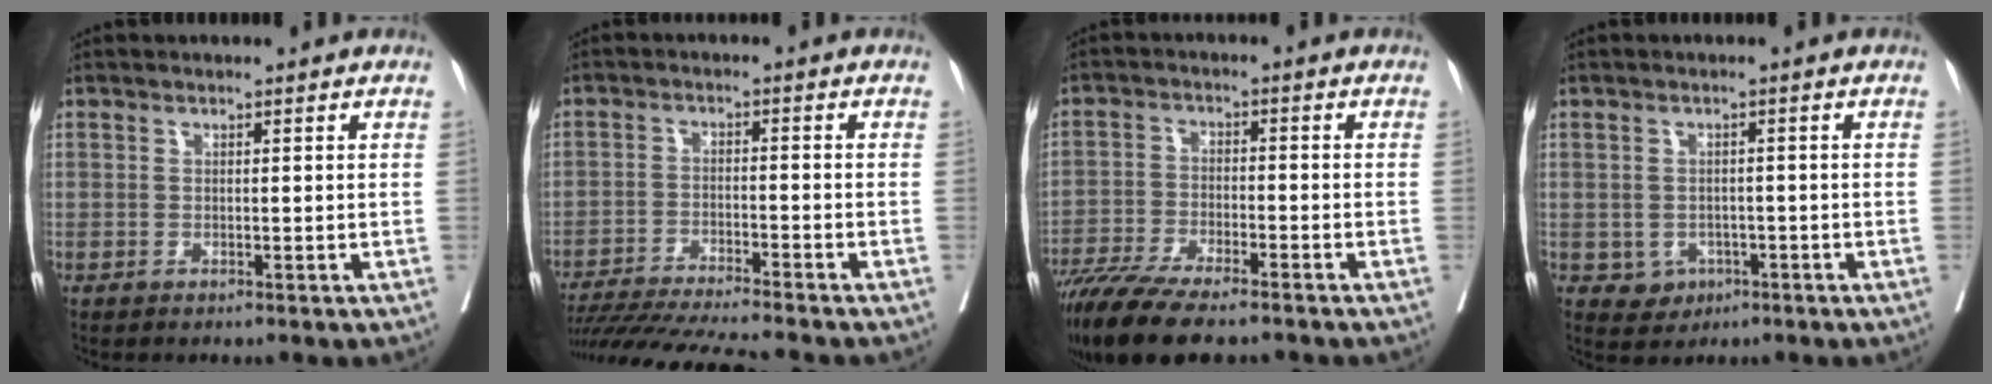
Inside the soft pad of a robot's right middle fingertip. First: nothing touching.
{"total": 13.6, "force": [-12.3, -0.7, 5.9], "torque": [-0.084, -0.023, -0.199]}
{"total": 13.3, "force": [-10.7, 2.6, 7.6], "torque": [-0.131, -0.028, -0.178]}
{"total": 3.5, "force": [-1.3, 3.1, 0.9], "torque": [-0.006, 0.006, -0.012]}